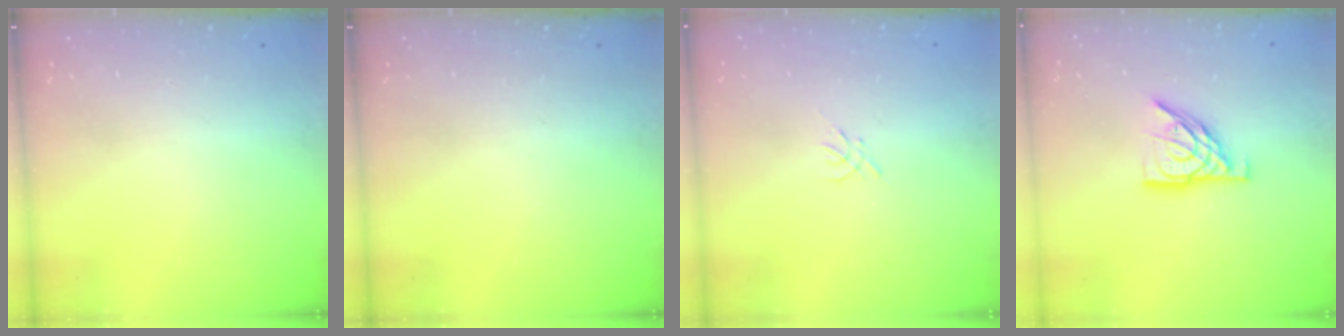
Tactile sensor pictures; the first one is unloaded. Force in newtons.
{"total": 0.0}
{"total": 0.0}
{"total": 10.7, "press": 10.6, "slide": 1.2}